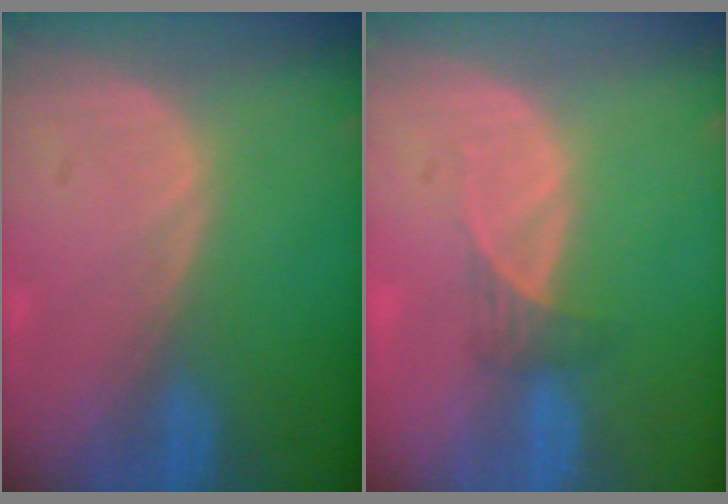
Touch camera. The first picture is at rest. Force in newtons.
{"total": 1.8, "press": 1.6, "slide": 0.8}